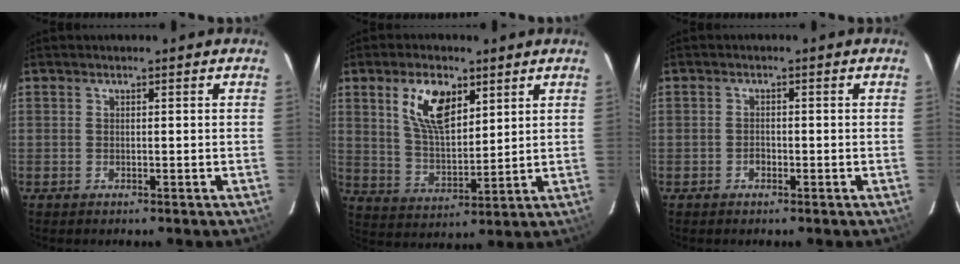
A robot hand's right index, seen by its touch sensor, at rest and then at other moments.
{"total": 10.7, "force": [5.2, 5.2, 7.8], "torque": [-0.144, 0.009, 0.108]}
{"total": 1.2, "force": [-0.6, 0.9, 0.6], "torque": [-0.010, 0.003, -0.009]}